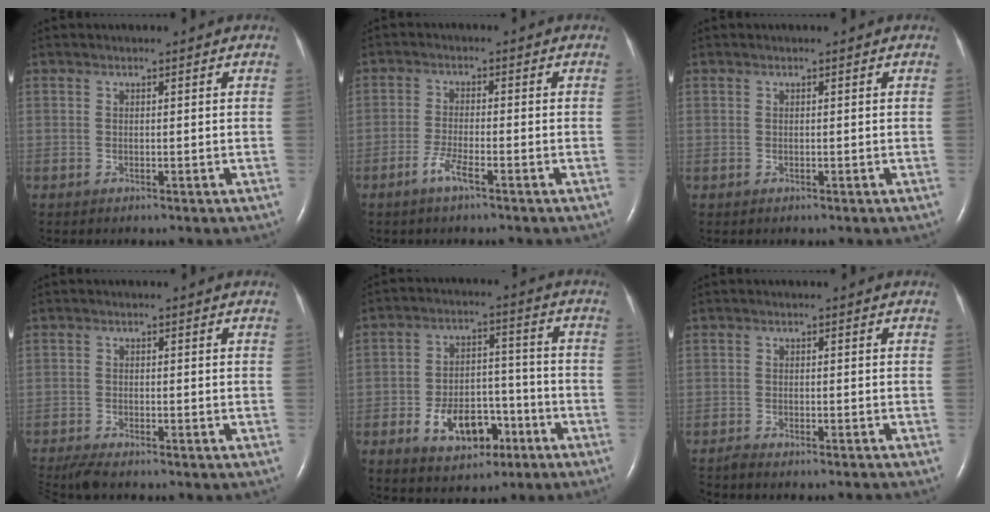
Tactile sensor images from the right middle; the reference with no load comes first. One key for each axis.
{"total": 3.3, "fx": -2.0, "fy": 0.2, "fz": 2.6, "tx": -0.054, "ty": -0.003, "tz": -0.041}
{"total": 0.0}
{"total": 5.4, "fx": -4.8, "fy": 0.4, "fz": 2.4, "tx": -0.046, "ty": -0.020, "tz": -0.084}
{"total": 9.3, "fx": -4.4, "fy": 5.6, "fz": 6.0, "tx": -0.101, "ty": 0.020, "tz": -0.062}
{"total": 3.8, "fx": -3.6, "fy": -0.8, "fz": 0.7, "tx": -0.008, "ty": -0.007, "tz": -0.053}